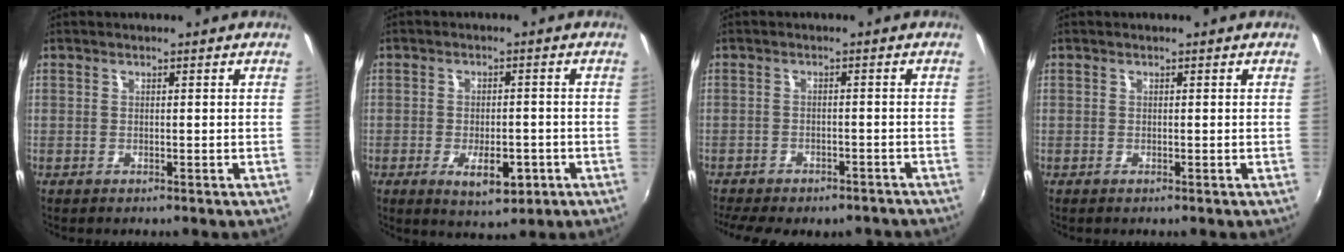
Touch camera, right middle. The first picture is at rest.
{"total": 7.0, "force": [-2.9, 3.4, 5.4], "torque": [-0.103, -0.008, -0.037]}
{"total": 12.2, "force": [-10.0, 4.6, 5.3], "torque": [-0.124, -0.024, -0.134]}
{"total": 0.0}